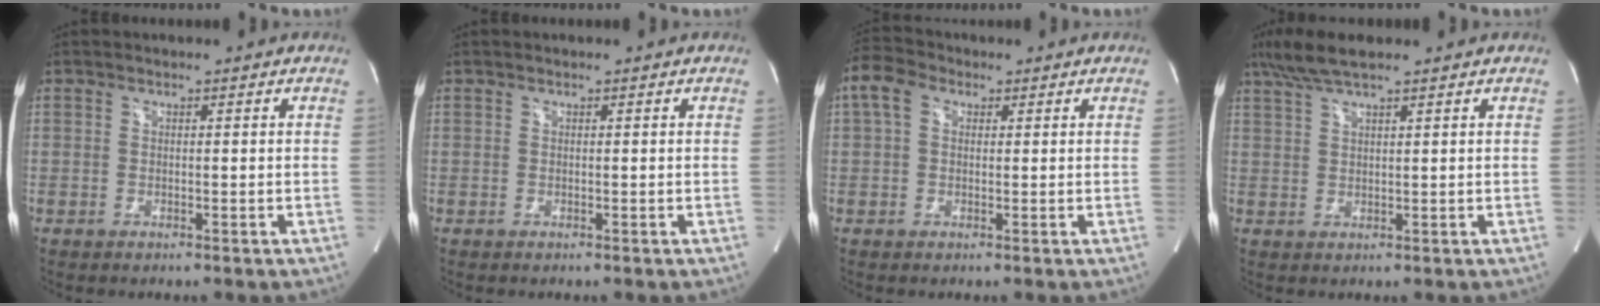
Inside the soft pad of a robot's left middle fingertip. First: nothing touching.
{"total": 0.0}
{"total": 5.2, "force": [1.8, 3.6, 3.3], "torque": [-0.084, 0.032, 0.031]}
{"total": 5.7, "force": [4.4, 0.4, 3.6], "torque": [-0.077, 0.024, 0.086]}